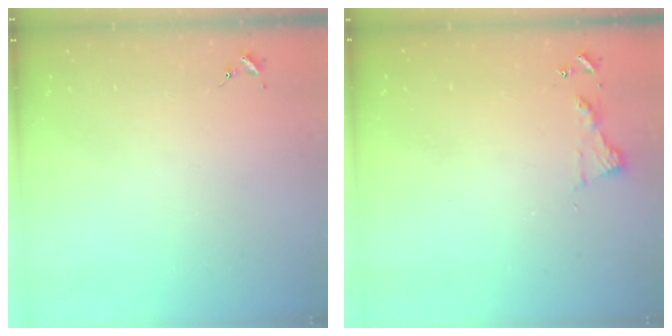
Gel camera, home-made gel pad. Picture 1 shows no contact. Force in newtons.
{"total": 5.2, "press": 5.2, "slide": 0.4}